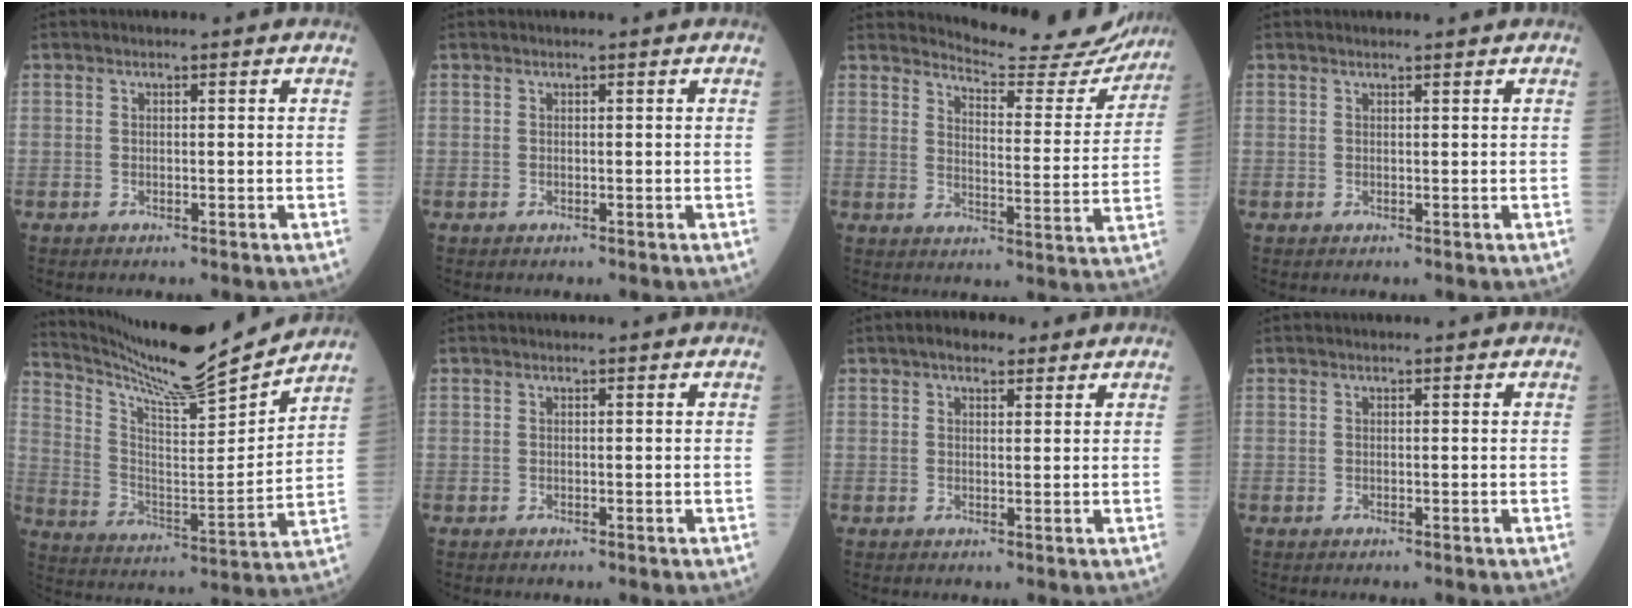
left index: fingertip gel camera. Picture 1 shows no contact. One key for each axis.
{"total": 0.0}
{"total": 14.9, "fx": 14.7, "fy": 1.9, "fz": 1.9, "tx": -0.017, "ty": -0.057, "tz": 0.173}
{"total": 1.1, "fx": 1.1, "fy": 0.0, "fz": 0.2, "tx": -0.007, "ty": 0.004, "tz": 0.017}
{"total": 16.8, "fx": 16.0, "fy": -0.7, "fz": 5.3, "tx": -0.118, "ty": -0.030, "tz": 0.267}
{"total": 0.0}
{"total": 3.4, "fx": 2.3, "fy": 1.6, "fz": 1.9, "tx": -0.033, "ty": 0.016, "tz": 0.034}
{"total": 0.0}